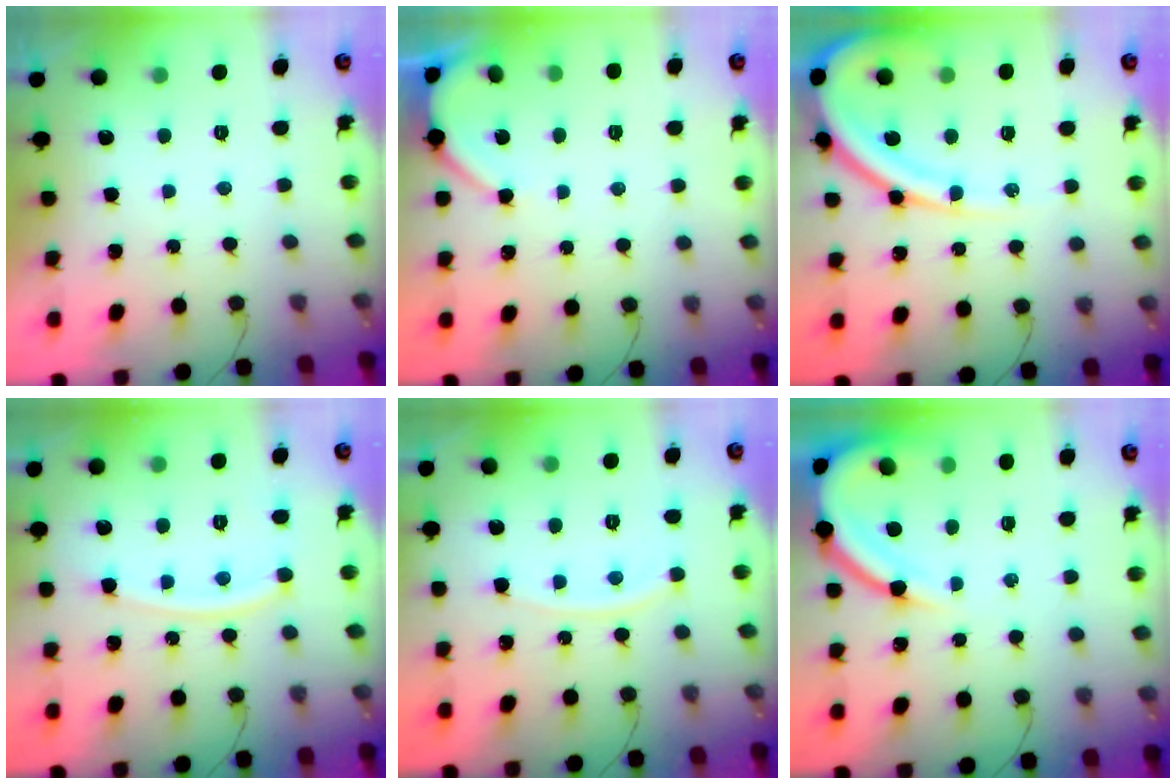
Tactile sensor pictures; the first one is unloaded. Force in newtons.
{"total": 3.9, "press": 3.9, "slide": 0.3}
{"total": 15.2, "press": 15.1, "slide": 1.8}
{"total": 10.7, "press": 10.7, "slide": 1.1}
{"total": 6.1, "press": 6.0, "slide": 0.8}
{"total": 9.8, "press": 9.7, "slide": 1.0}